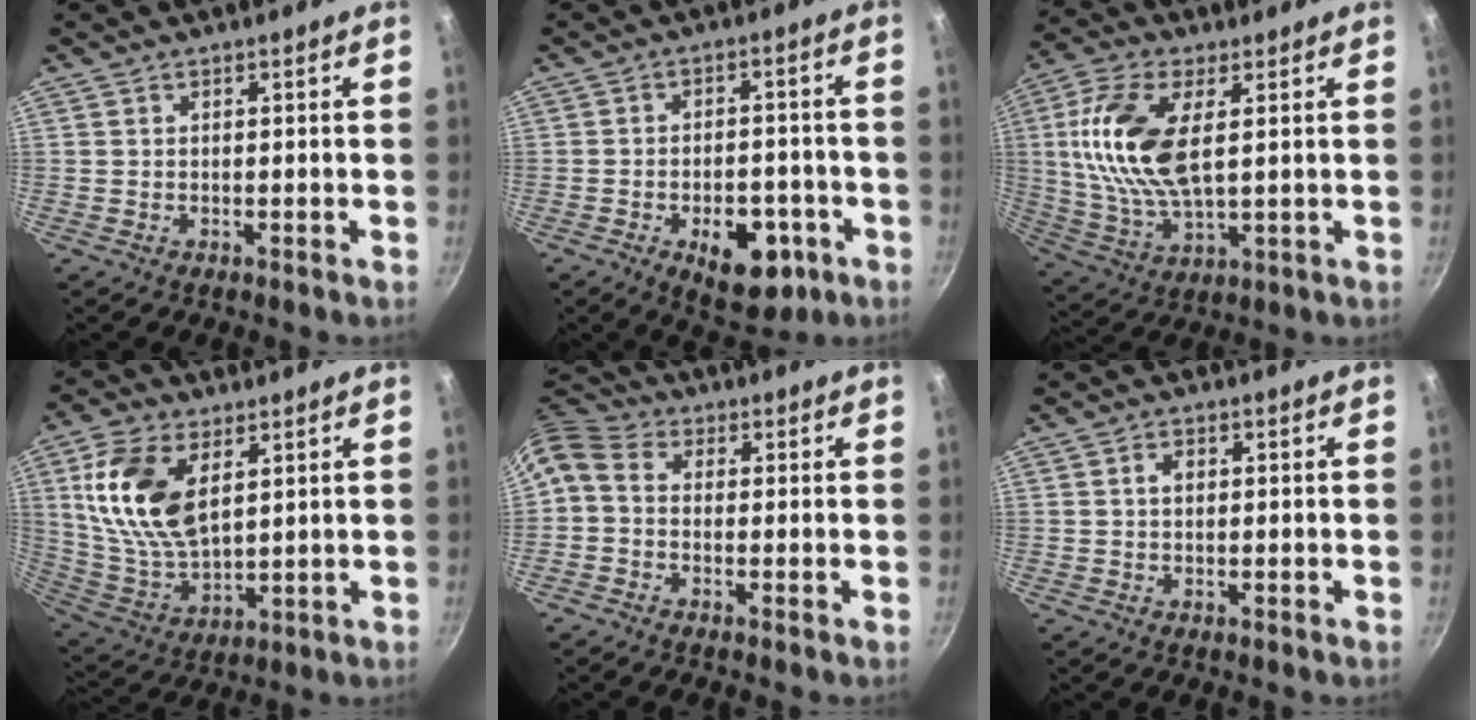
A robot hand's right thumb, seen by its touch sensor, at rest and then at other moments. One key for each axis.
{"total": 11.9, "fx": -4.8, "fy": 6.8, "fz": 8.4, "tx": -0.074, "ty": 0.020, "tz": -0.055}
{"total": 15.9, "fx": 3.2, "fy": 7.8, "fz": 13.5, "tx": -0.269, "ty": -0.003, "tz": 0.061}
{"total": 16.3, "fx": 5.2, "fy": 9.2, "fz": 12.4, "tx": -0.230, "ty": -0.019, "tz": 0.114}
{"total": 6.4, "fx": -0.6, "fy": 4.8, "fz": 4.1, "tx": -0.090, "ty": 0.032, "tz": -0.029}
{"total": 1.6, "fx": 0.3, "fy": 1.1, "fz": 1.1, "tx": -0.016, "ty": 0.005, "tz": 0.004}